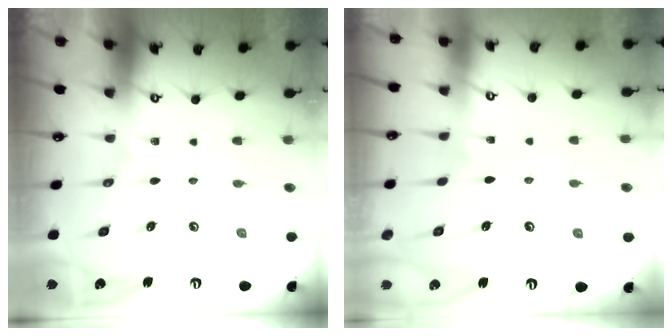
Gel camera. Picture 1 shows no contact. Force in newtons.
{"total": 4.5, "press": 4.5, "slide": 0.2}